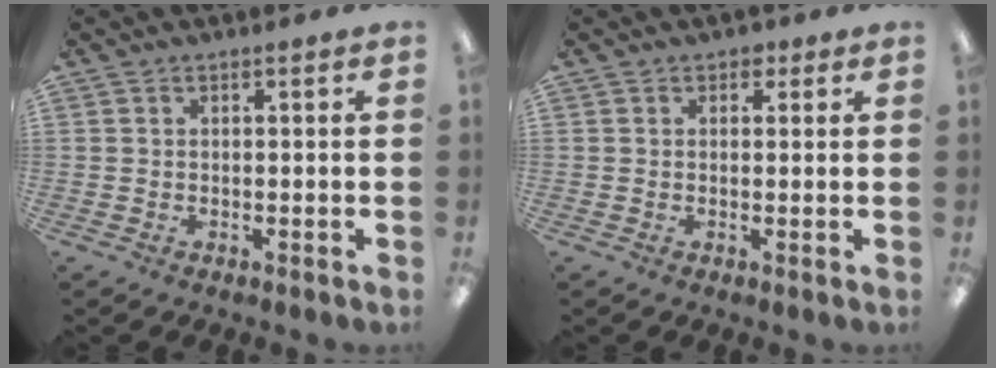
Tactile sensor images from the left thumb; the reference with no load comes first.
{"total": 1.6, "force": [0.8, 1.2, 0.7], "torque": [0.002, -0.003, 0.011]}